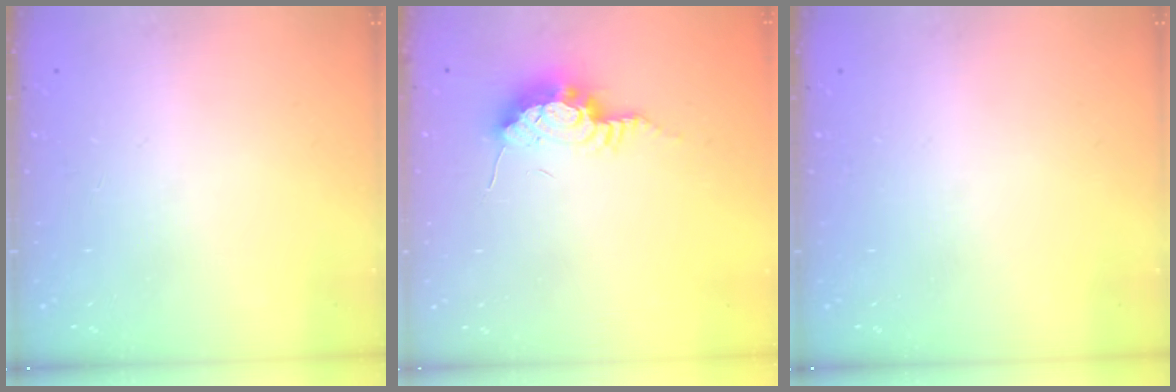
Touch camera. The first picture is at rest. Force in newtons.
{"total": 9.1, "press": 9.1, "slide": 0.8}
{"total": 0.0}